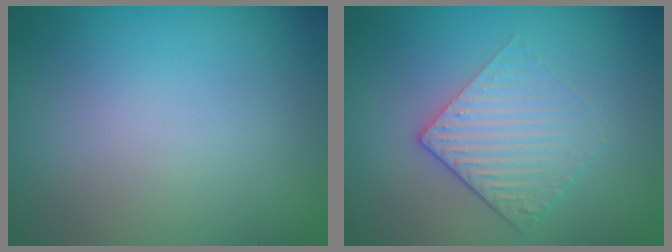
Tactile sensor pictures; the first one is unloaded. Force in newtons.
{"total": 3.4, "press": 2.6, "slide": 2.3}